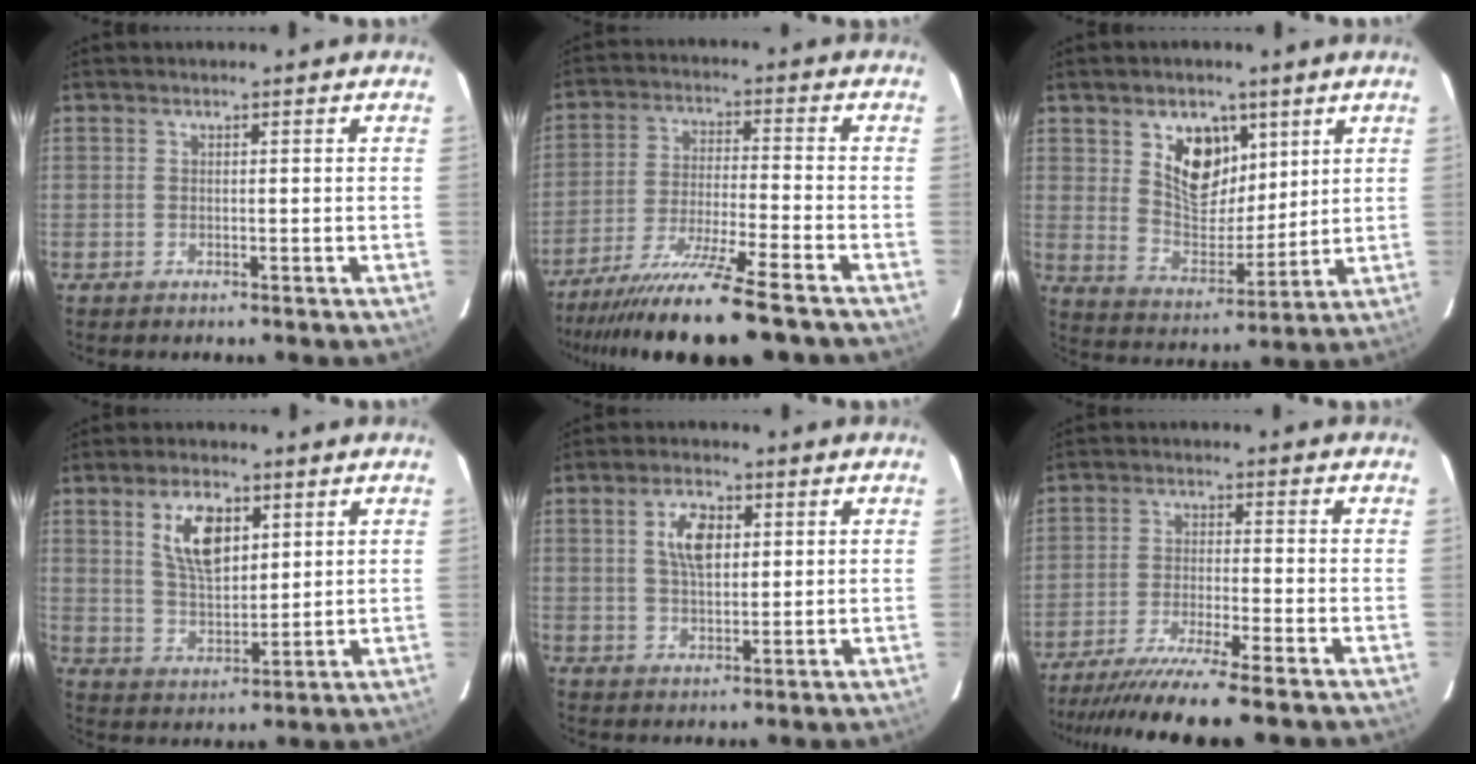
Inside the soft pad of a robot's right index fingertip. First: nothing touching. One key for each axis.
{"total": 16.9, "fx": -14.3, "fy": 0.1, "fz": 9.0, "tx": -0.181, "ty": -0.039, "tz": -0.241}
{"total": 11.1, "fx": 5.3, "fy": 7.2, "fz": 6.6, "tx": -0.110, "ty": -0.006, "tz": 0.103}
{"total": 9.5, "fx": 3.9, "fy": 4.8, "fz": 7.2, "tx": -0.131, "ty": 0.005, "tz": 0.081}
{"total": 6.4, "fx": 1.7, "fy": 3.4, "fz": 5.1, "tx": -0.093, "ty": 0.007, "tz": 0.035}
{"total": 13.3, "fx": -11.3, "fy": -0.5, "fz": 7.0, "tx": -0.147, "ty": -0.028, "tz": -0.189}